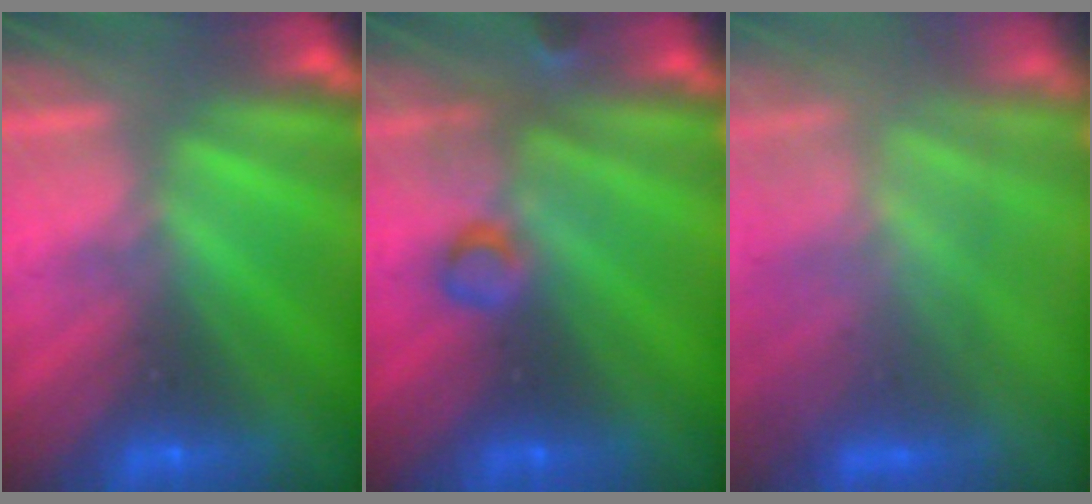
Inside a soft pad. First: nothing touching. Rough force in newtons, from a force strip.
{"total": 2.8}
{"total": 3.6}